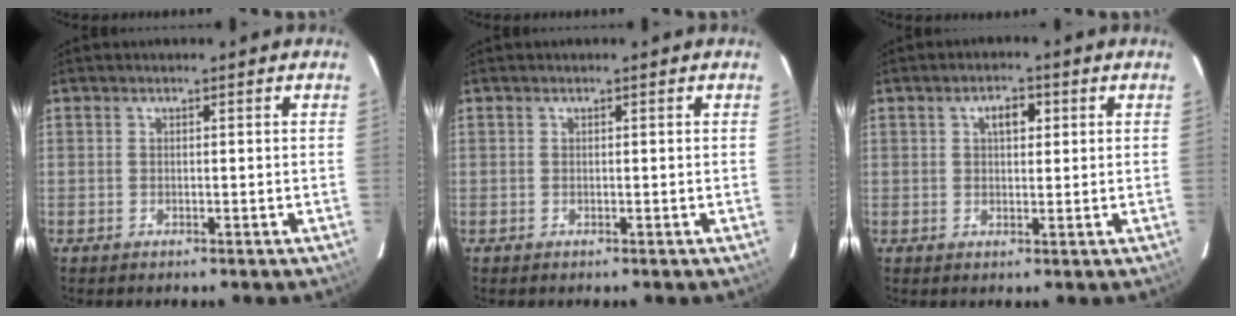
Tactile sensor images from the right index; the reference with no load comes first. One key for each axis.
{"total": 0.0}
{"total": 3.4, "fx": 1.2, "fy": 1.9, "fz": 2.6, "tx": -0.040, "ty": 0.012, "tz": 0.019}